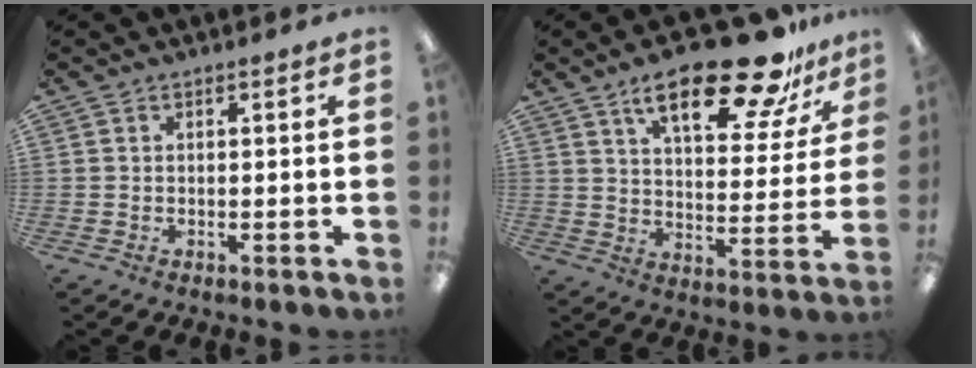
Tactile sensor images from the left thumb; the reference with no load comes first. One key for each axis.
{"total": 21.2, "fx": 14.3, "fy": 7.5, "fz": 13.6, "tx": -0.198, "ty": -0.082, "tz": 0.232}